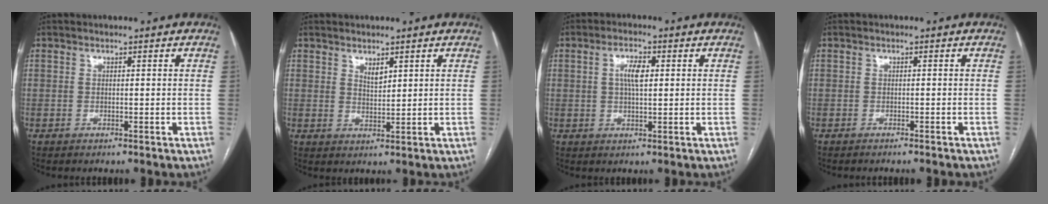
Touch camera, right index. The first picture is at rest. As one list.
[{"total": 2.2, "force": [1.5, 0.8, 1.3], "torque": [-0.026, -0.005, 0.032]}, {"total": 4.0, "force": [0.9, 1.3, 3.7], "torque": [-0.071, 0.007, 0.015]}, {"total": 1.9, "force": [-1.8, 0.1, 0.6], "torque": [-0.009, -0.002, -0.022]}]